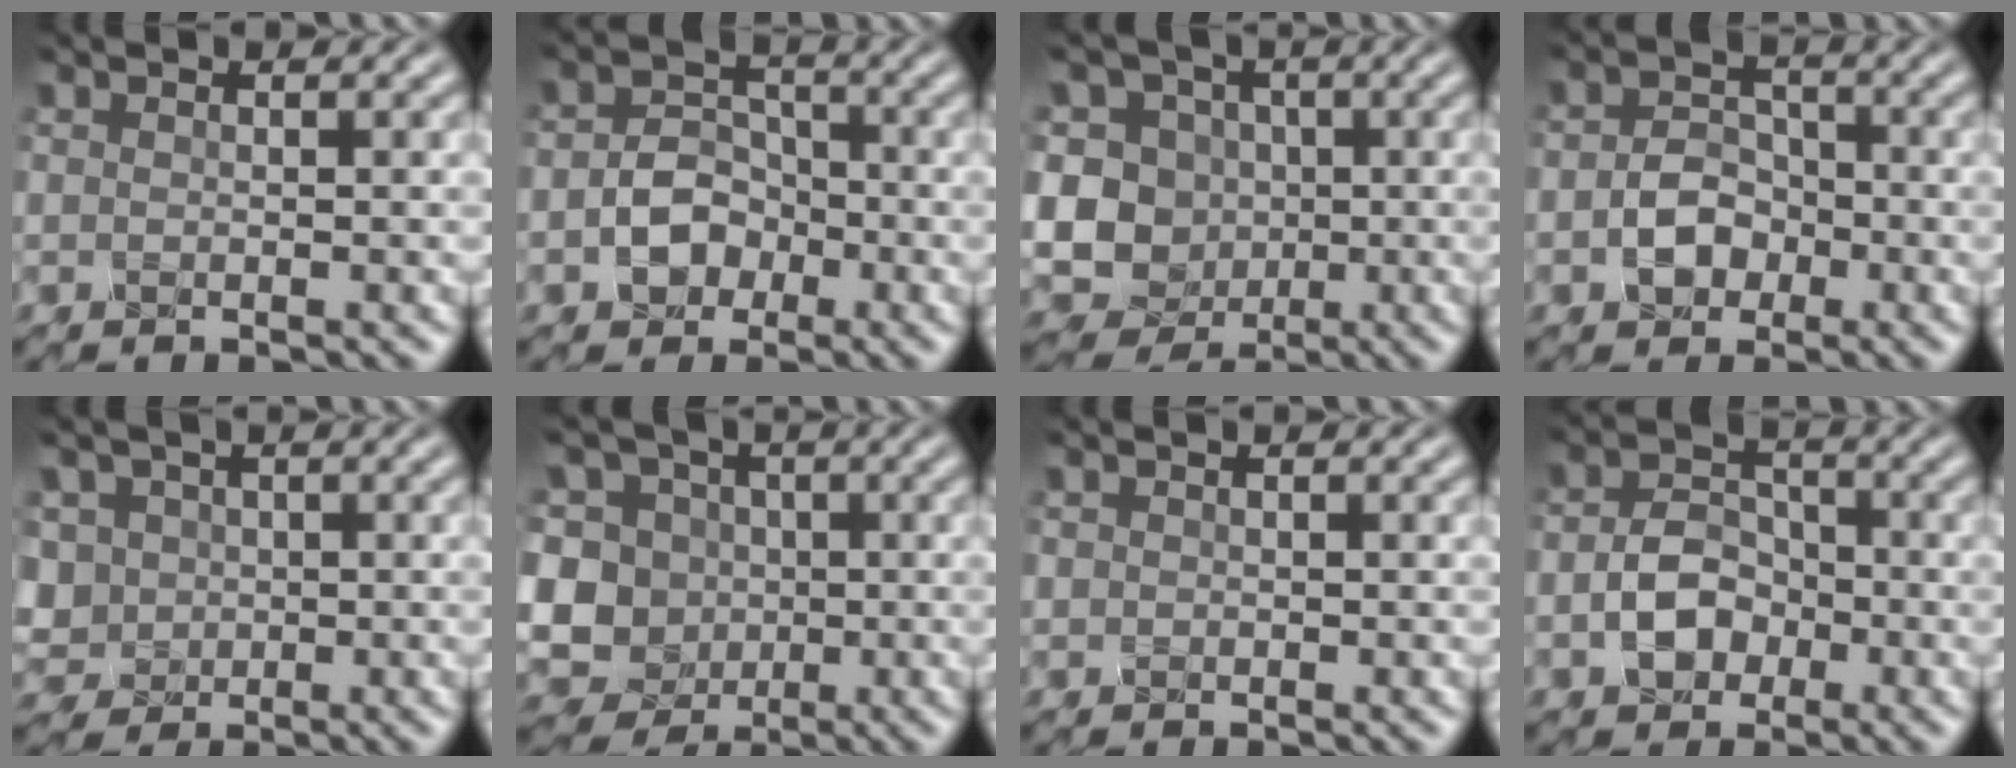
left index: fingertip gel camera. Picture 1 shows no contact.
{"total": 3.6, "force": [-1.9, 2.7, 1.5], "torque": [-0.018, 0.002, -0.031]}
{"total": 13.3, "force": [-1.3, 12.5, 4.3], "torque": [-0.102, 0.008, -0.043]}
{"total": 3.3, "force": [-1.7, 2.4, 1.4], "torque": [-0.022, 0.001, -0.031]}
{"total": 5.7, "force": [-0.1, 5.2, 2.4], "torque": [-0.063, 0.016, -0.017]}
{"total": 14.7, "force": [-0.9, 13.9, 4.7], "torque": [-0.134, 0.010, -0.038]}
{"total": 0.5, "force": [-0.2, 0.3, -0.3], "torque": [0.009, 0.000, 0.000]}
{"total": 3.9, "force": [-1.8, 2.9, 2.0], "torque": [-0.031, 0.001, -0.033]}